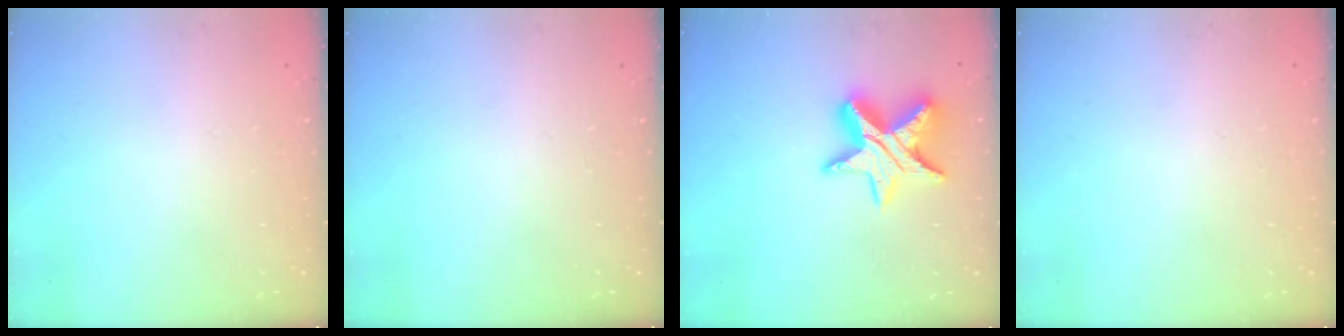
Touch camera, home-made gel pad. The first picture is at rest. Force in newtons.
{"total": 0.0}
{"total": 12.0, "press": 11.9, "slide": 1.1}
{"total": 0.0}